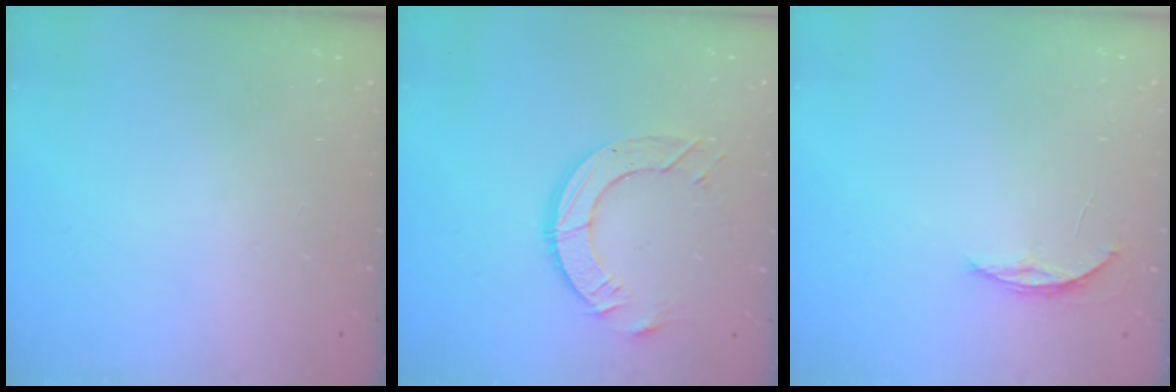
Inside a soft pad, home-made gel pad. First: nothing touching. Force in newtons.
{"total": 9.5, "press": 9.5, "slide": 1.0}
{"total": 3.7, "press": 3.7, "slide": 0.5}